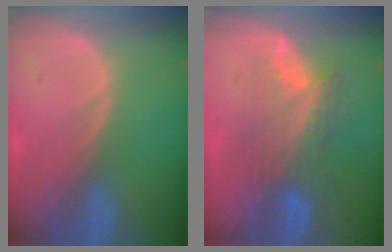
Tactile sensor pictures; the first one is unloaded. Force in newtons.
{"total": 7.6, "press": 7.3, "slide": 2.2}